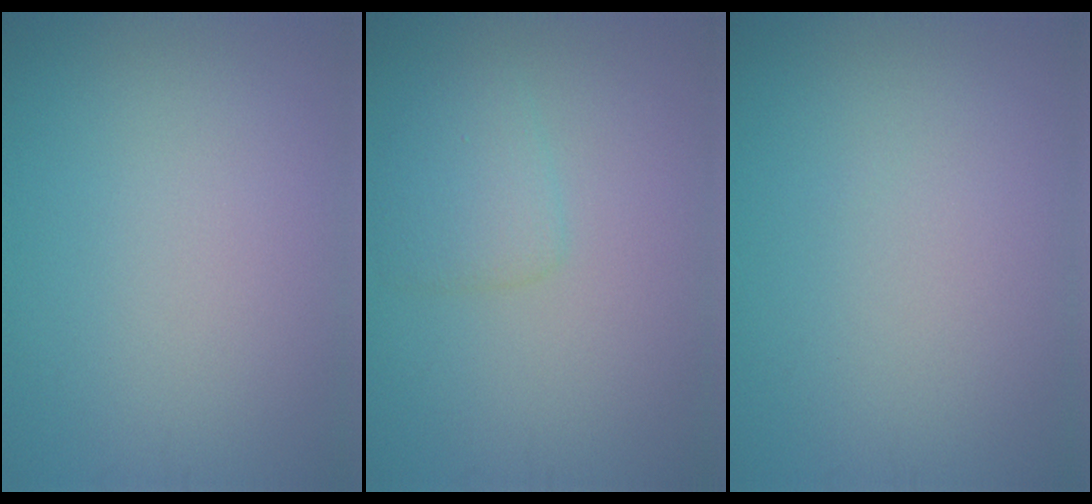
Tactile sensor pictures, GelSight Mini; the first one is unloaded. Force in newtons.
{"total": 2.2, "press": 2.2, "slide": 0.1}
{"total": 0.0}